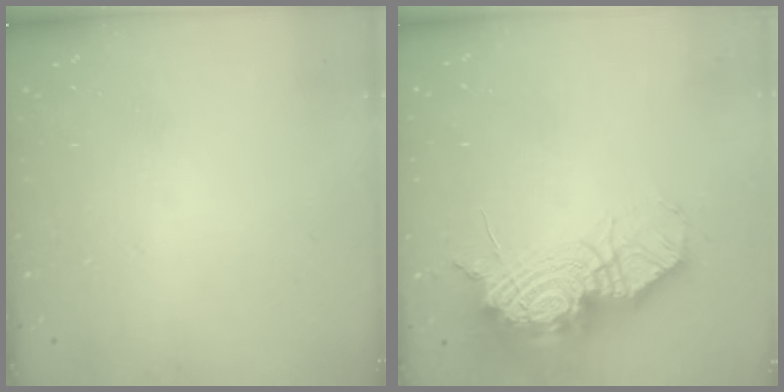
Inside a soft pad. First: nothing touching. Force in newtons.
{"total": 20.7, "press": 20.6, "slide": 2.1}